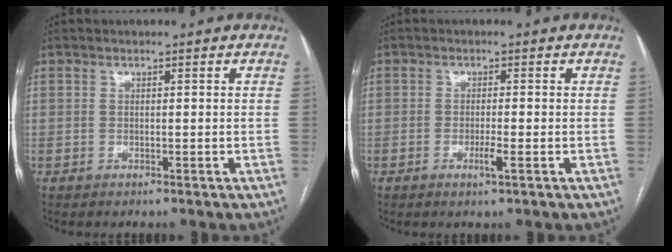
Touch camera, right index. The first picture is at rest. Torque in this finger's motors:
{"motor_torque": [0.24, 0.01, 0.03, 0.01]}